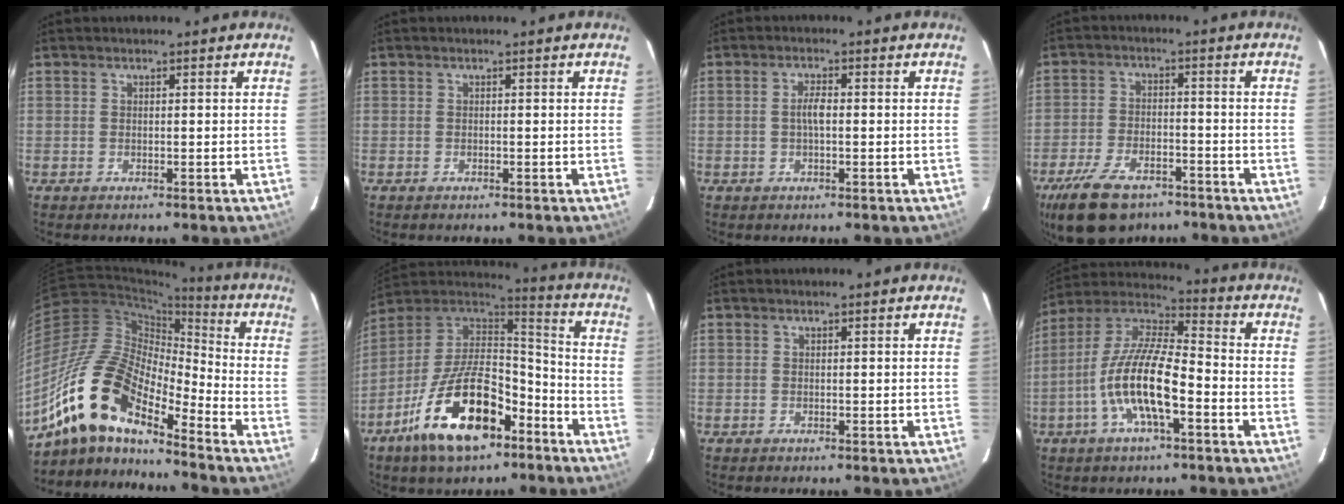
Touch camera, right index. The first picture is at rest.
{"total": 0.0}
{"total": 2.5, "force": [-0.1, 0.8, 2.3], "torque": [-0.046, 0.004, -0.002]}
{"total": 13.4, "force": [-9.1, 6.8, 7.2], "torque": [-0.168, -0.012, -0.154]}
{"total": 16.9, "force": [-12.5, 5.4, 10.1], "torque": [-0.181, 0.000, -0.253]}
{"total": 21.5, "force": [-11.2, 10.2, 15.4], "torque": [-0.297, -0.012, -0.185]}
{"total": 0.0}
{"total": 14.9, "force": [-5.2, 4.1, 13.4], "torque": [-0.267, -0.003, -0.104]}